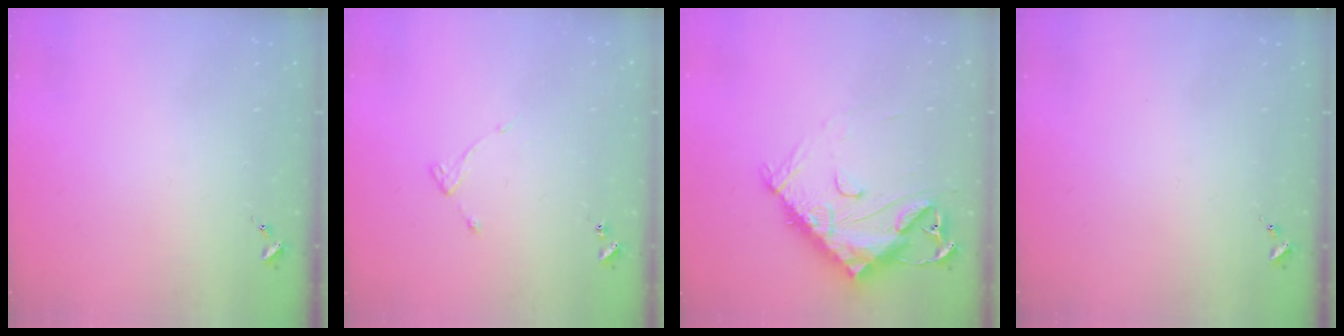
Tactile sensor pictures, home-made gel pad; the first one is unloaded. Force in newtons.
{"total": 4.1, "press": 4.1, "slide": 0.5}
{"total": 14.6, "press": 14.5, "slide": 1.1}
{"total": 0.0}